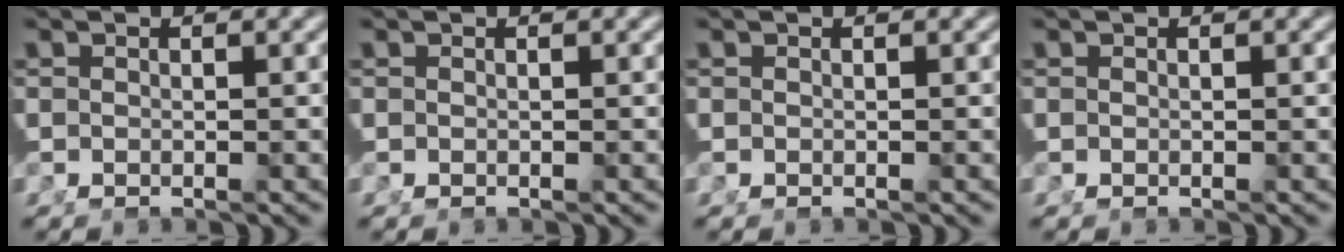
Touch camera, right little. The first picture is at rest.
{"total": 0.0}
{"total": 0.0}
{"total": 0.0}